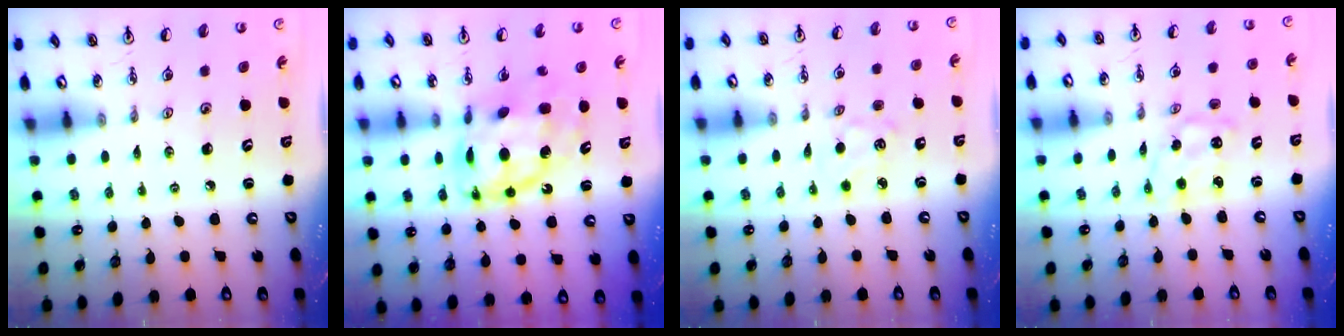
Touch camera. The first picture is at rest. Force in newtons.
{"total": 12.4, "press": 12.3, "slide": 1.5}
{"total": 4.2, "press": 4.2, "slide": 0.6}
{"total": 1.7, "press": 1.7, "slide": 0.3}